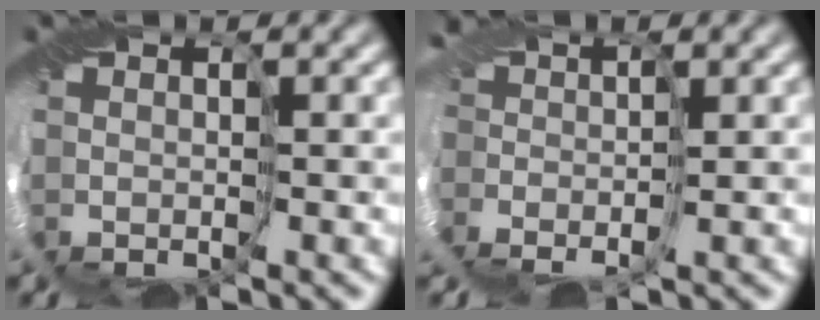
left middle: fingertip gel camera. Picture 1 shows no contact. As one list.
[{"total": 2.6, "force": [-0.7, 1.6, 1.9], "torque": [-0.042, 0.005, -0.022]}]